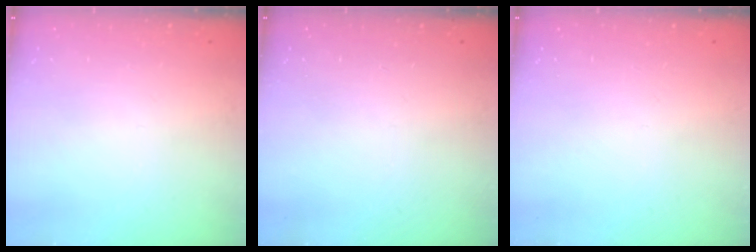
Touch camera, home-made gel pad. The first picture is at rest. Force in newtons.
{"total": 0.0}
{"total": 0.0}